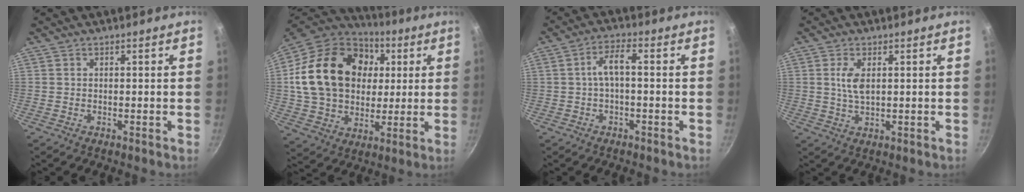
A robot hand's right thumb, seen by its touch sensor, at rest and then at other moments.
{"total": 25.9, "force": [4.7, 19.4, 16.5], "torque": [-0.272, 0.017, 0.085]}
{"total": 4.3, "force": [-0.5, 1.4, 4.1], "torque": [-0.086, 0.025, -0.012]}
{"total": 4.2, "force": [1.0, 2.0, 3.6], "torque": [-0.069, -0.006, 0.019]}